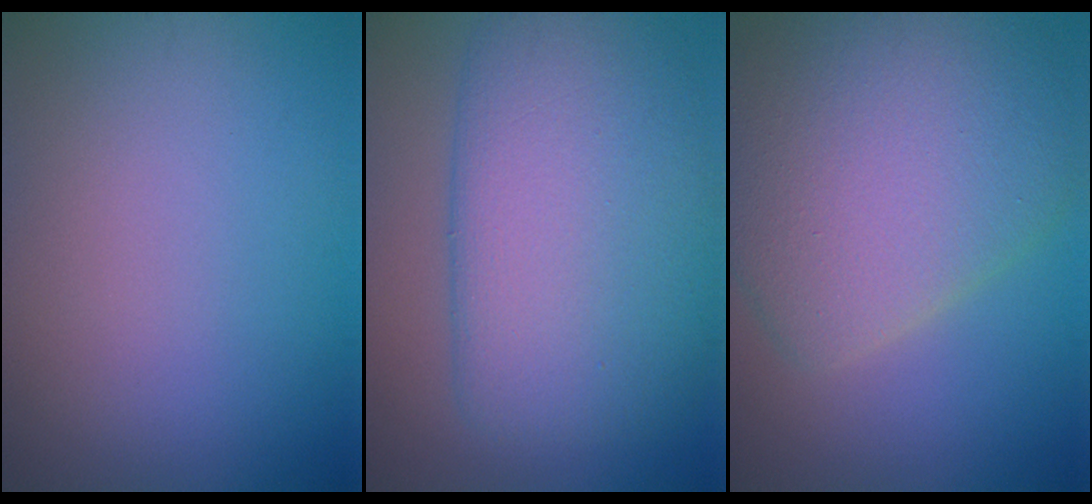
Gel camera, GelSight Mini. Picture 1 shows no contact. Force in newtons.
{"total": 9.8, "press": 9.8, "slide": 0.3}
{"total": 9.8, "press": 9.8, "slide": 0.4}